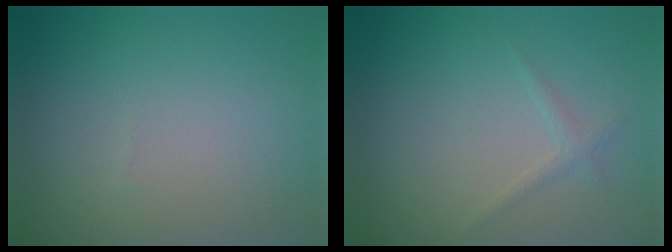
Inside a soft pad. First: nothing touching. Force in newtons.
{"total": 1.0, "press": 1.0, "slide": 0.0}